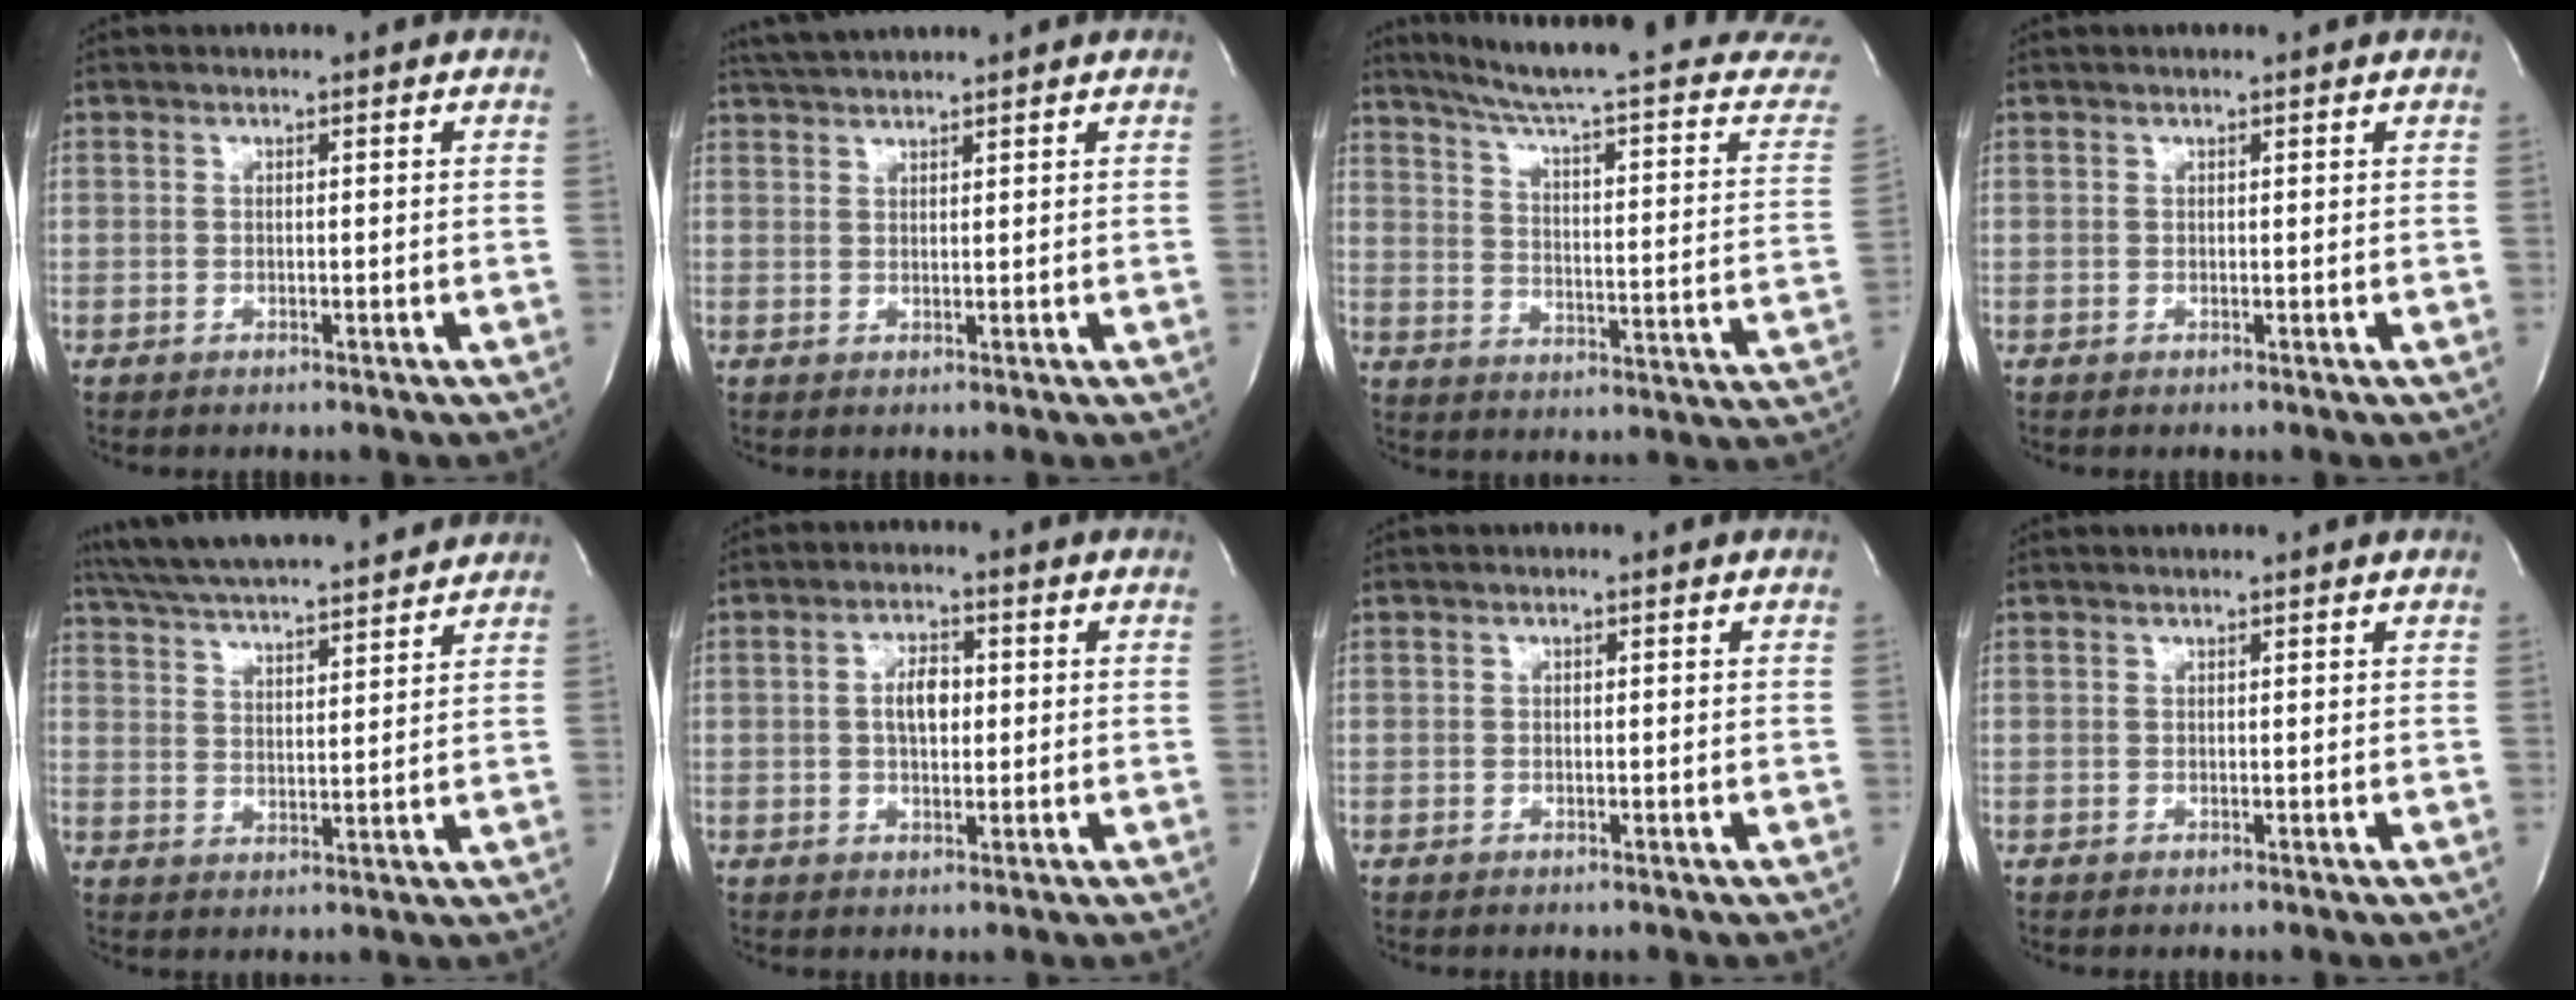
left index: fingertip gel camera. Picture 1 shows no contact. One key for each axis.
{"total": 4.4, "fx": 4.1, "fy": -0.2, "fz": 1.4, "tx": -0.029, "ty": 0.028, "tz": 0.079}
{"total": 26.2, "fx": 23.1, "fy": 1.3, "fz": 12.2, "tx": -0.178, "ty": -0.073, "tz": 0.288}
{"total": 1.3, "fx": 1.2, "fy": 0.1, "fz": 0.6, "tx": -0.010, "ty": 0.013, "tz": 0.016}
{"total": 19.0, "fx": 17.2, "fy": 2.0, "fz": 7.7, "tx": -0.140, "ty": 0.038, "tz": 0.262}
{"total": 4.5, "fx": 0.3, "fy": 2.2, "fz": 3.9, "tx": -0.075, "ty": 0.004, "tz": 0.006}
{"total": 0.0}
{"total": 1.2, "fx": 1.1, "fy": 0.0, "fz": 0.4, "tx": -0.009, "ty": 0.010, "tz": 0.014}